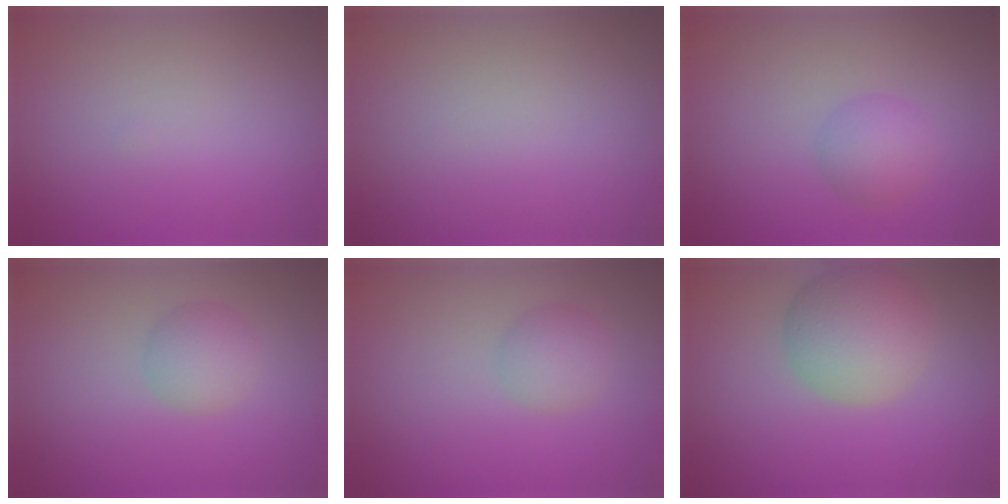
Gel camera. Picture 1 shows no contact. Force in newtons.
{"total": 0.0}
{"total": 2.7, "press": 2.7, "slide": 0.1}
{"total": 2.5, "press": 2.5, "slide": 0.1}
{"total": 2.3, "press": 2.3, "slide": 0.0}
{"total": 6.0, "press": 6.0, "slide": 0.4}